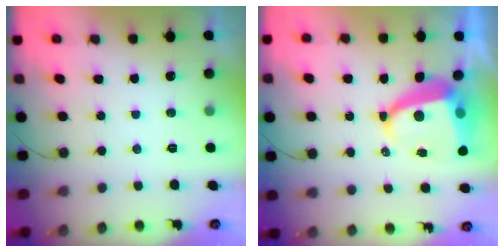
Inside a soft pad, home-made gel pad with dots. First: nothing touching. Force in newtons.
{"total": 8.6, "press": 8.5, "slide": 1.0}